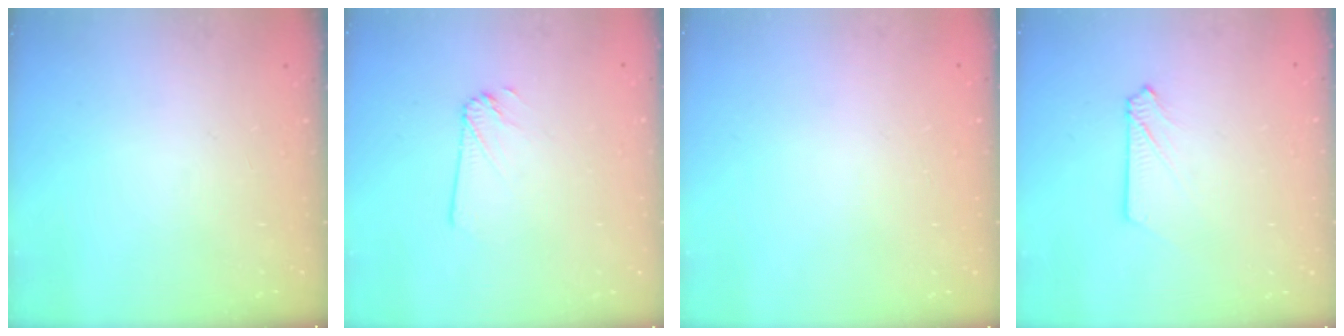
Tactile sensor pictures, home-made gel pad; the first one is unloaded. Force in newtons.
{"total": 1.6, "press": 1.6, "slide": 0.0}
{"total": 0.0}
{"total": 3.4, "press": 3.4, "slide": 0.3}